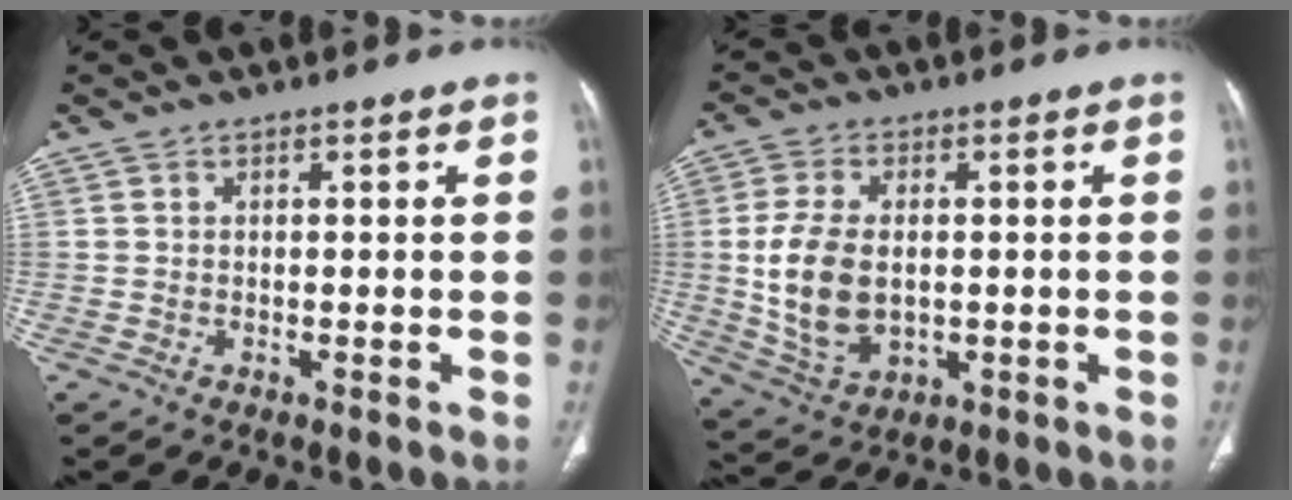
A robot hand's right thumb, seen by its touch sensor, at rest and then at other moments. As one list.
[{"total": 12.0, "force": [-0.1, 7.4, 9.4], "torque": [-0.188, -0.008, 0.011]}]